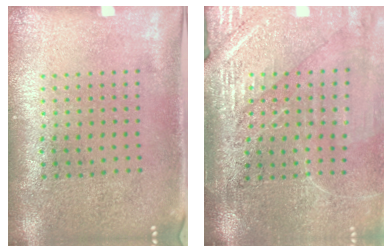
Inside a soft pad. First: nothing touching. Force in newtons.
{"total": 3.5, "press": 3.3, "slide": 1.1}